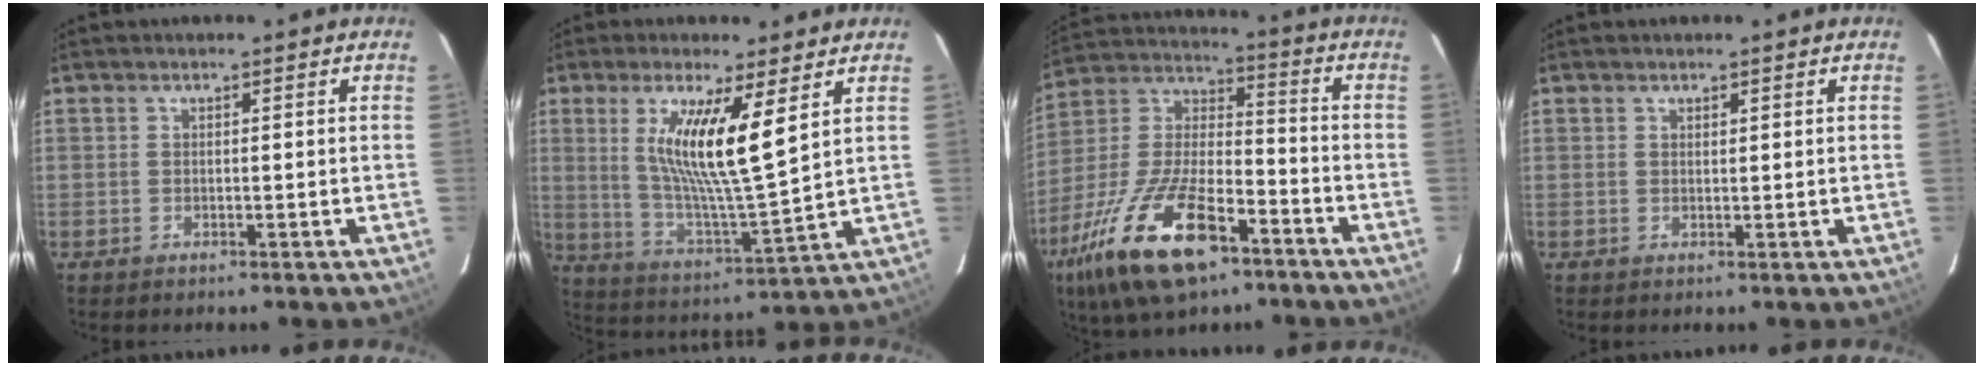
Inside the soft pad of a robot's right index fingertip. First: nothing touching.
{"total": 13.5, "force": [5.4, 1.0, 12.3], "torque": [-0.228, -0.017, 0.103]}
{"total": 22.3, "force": [-12.7, 8.9, 16.1], "torque": [-0.334, -0.025, -0.227]}
{"total": 0.5, "force": [0.4, 0.2, 0.2], "torque": [-0.002, 0.001, 0.009]}